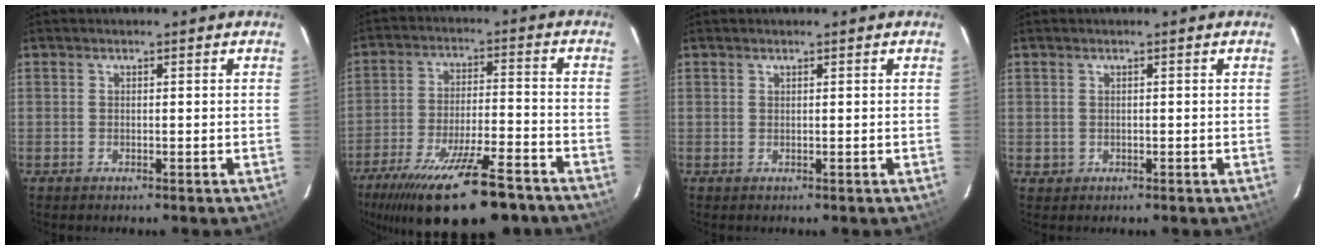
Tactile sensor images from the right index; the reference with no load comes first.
{"total": 21.4, "force": [-15.6, 5.6, 13.4], "torque": [-0.249, -0.040, -0.239]}
{"total": 0.0}
{"total": 1.2, "force": [-0.2, 1.2, 0.1], "torque": [0.000, 0.002, 0.001]}